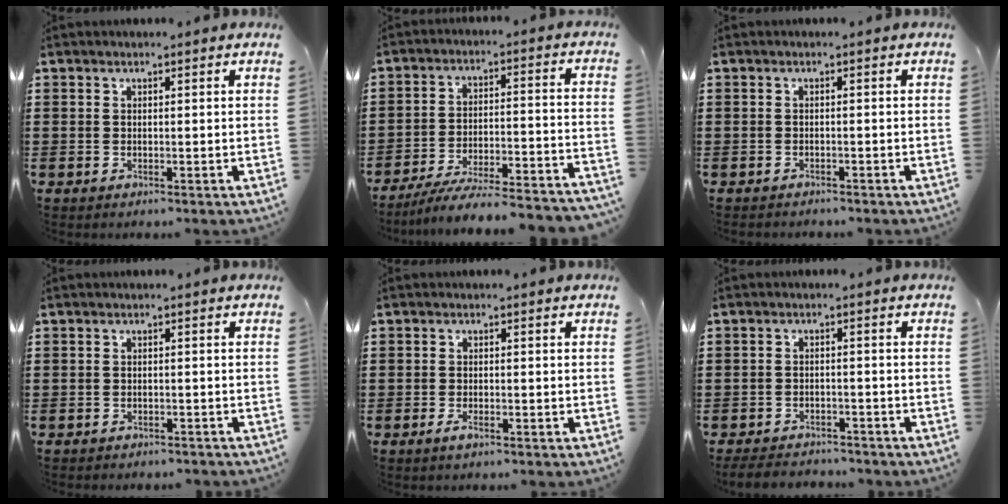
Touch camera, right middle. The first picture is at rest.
{"total": 6.7, "force": [-6.3, -0.1, 2.3], "torque": [-0.033, -0.006, -0.124]}
{"total": 0.9, "force": [-0.8, 0.2, -0.1], "torque": [-0.001, 0.003, -0.019]}
{"total": 1.3, "force": [-1.3, 0.3, -0.1], "torque": [-0.002, 0.004, -0.029]}
{"total": 1.7, "force": [-1.0, 0.7, 1.2], "torque": [-0.030, -0.001, -0.023]}
{"total": 3.4, "force": [-3.3, 0.7, 0.1], "torque": [-0.012, -0.001, -0.073]}